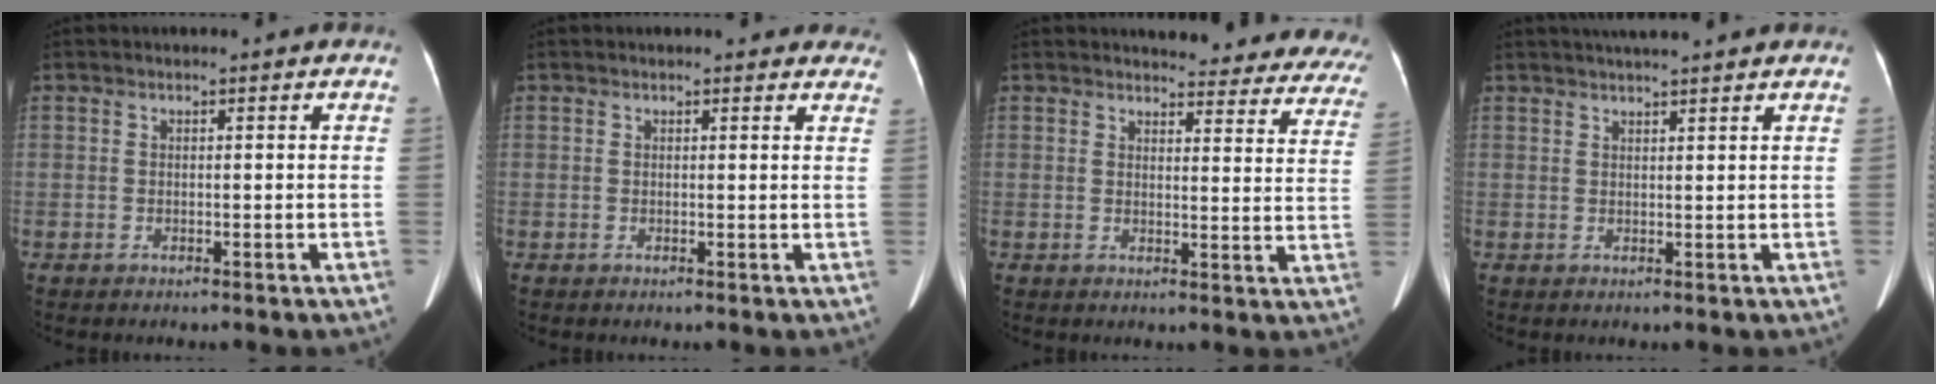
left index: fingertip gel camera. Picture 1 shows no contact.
{"total": 6.1, "force": [5.4, 2.1, 1.7], "torque": [0.000, 0.001, 0.042]}
{"total": 21.1, "force": [20.1, 4.6, 4.5], "torque": [-0.026, -0.087, 0.201]}
{"total": 6.8, "force": [5.9, 0.1, 3.3], "torque": [-0.052, 0.030, 0.082]}